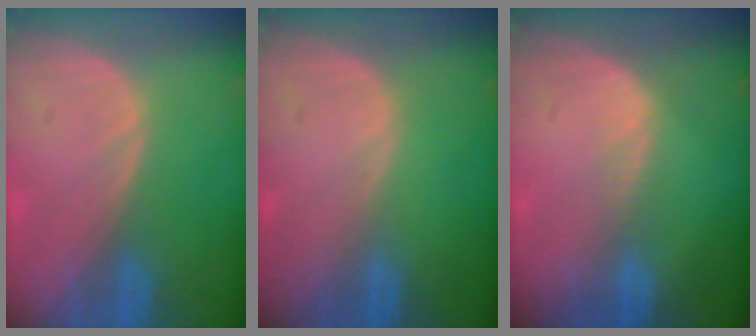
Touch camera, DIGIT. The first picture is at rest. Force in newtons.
{"total": 0.0}
{"total": 1.5, "press": 1.0, "slide": 1.1}